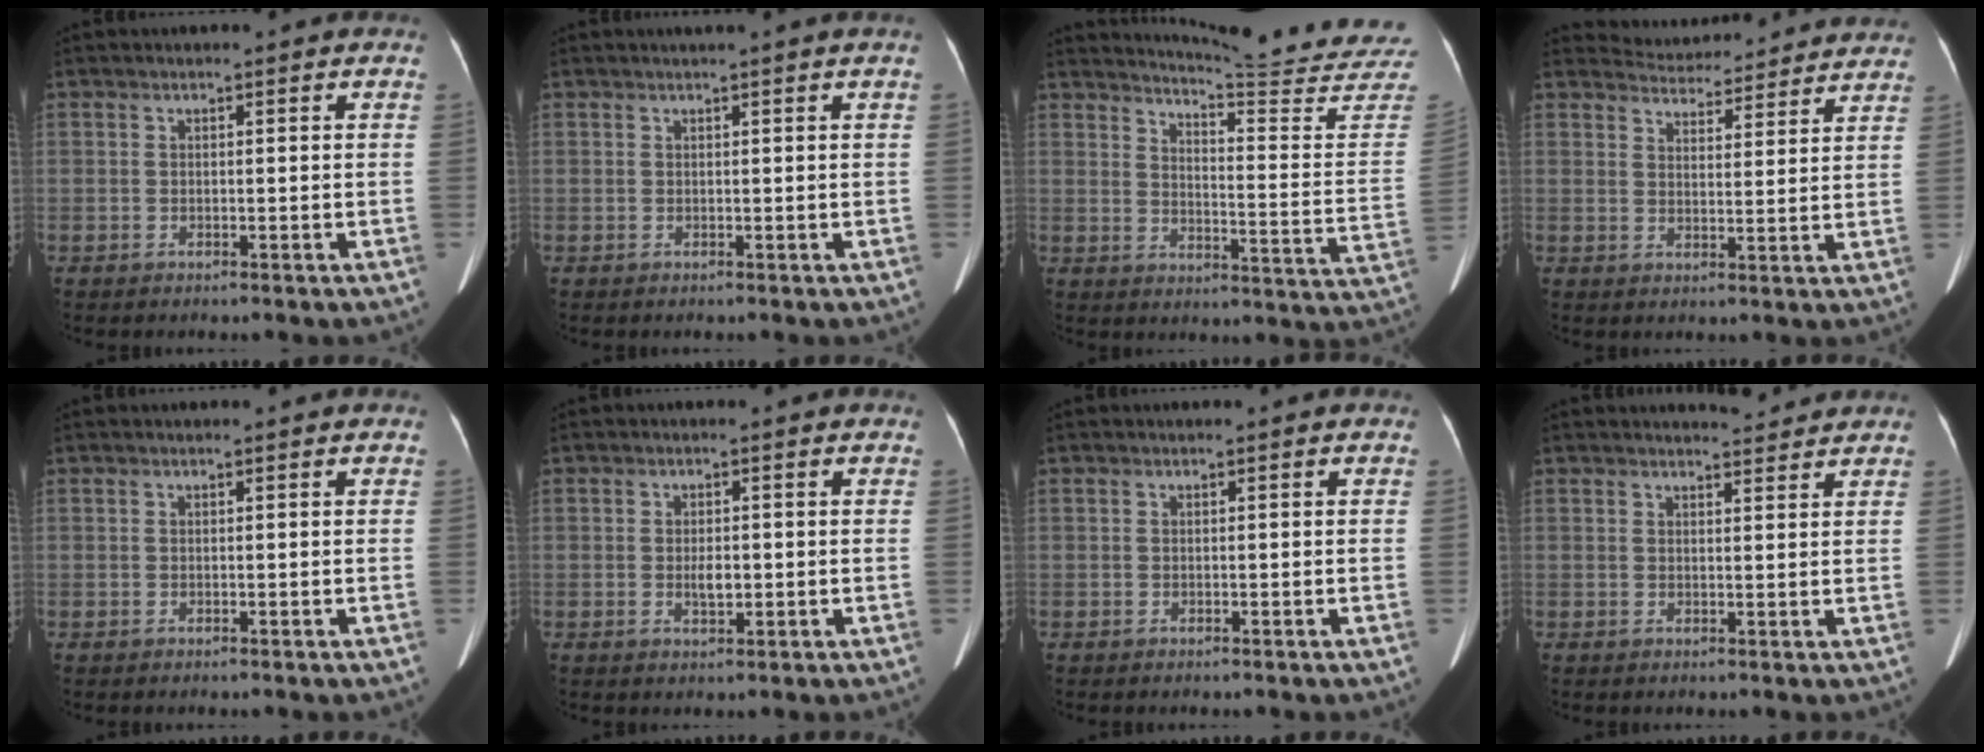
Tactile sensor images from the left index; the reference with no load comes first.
{"total": 3.0, "force": [2.6, -0.8, 1.2], "torque": [-0.016, 0.007, 0.034]}
{"total": 22.0, "force": [21.4, -1.3, 5.1], "torque": [-0.081, -0.151, 0.247]}
{"total": 13.6, "force": [13.2, 2.7, 1.9], "torque": [-0.012, 0.011, 0.157]}
{"total": 0.0}
{"total": 2.1, "force": [-0.3, 1.0, 1.9], "torque": [-0.036, -0.003, -0.003]}
{"total": 0.0}
{"total": 3.1, "force": [3.1, 0.3, 0.3], "torque": [-0.010, -0.001, 0.038]}